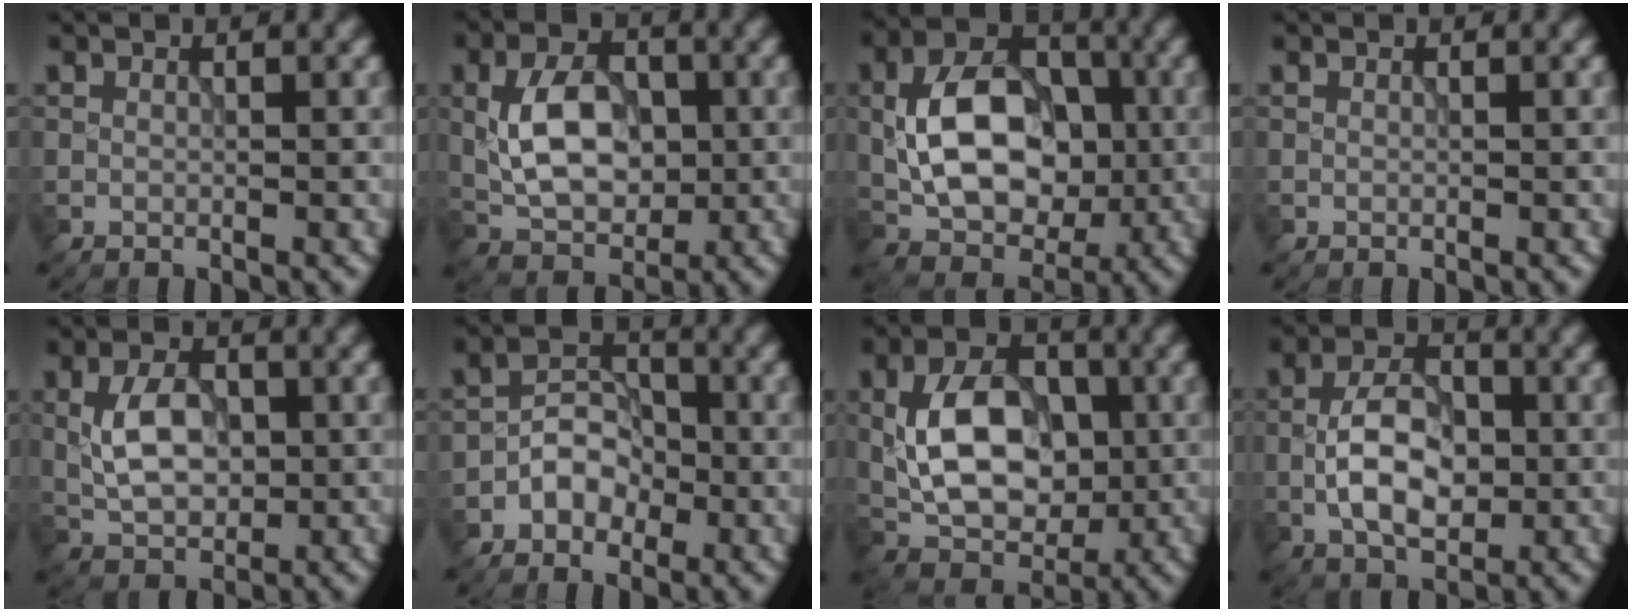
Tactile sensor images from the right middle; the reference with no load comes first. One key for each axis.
{"total": 6.9, "fx": 0.0, "fy": 4.3, "fz": 5.4, "tx": -0.101, "ty": 0.000, "tz": -0.002}
{"total": 9.8, "fx": -0.3, "fy": 6.6, "fz": 7.3, "tx": -0.132, "ty": 0.012, "tz": -0.011}
{"total": 0.0}
{"total": 5.0, "fx": 0.1, "fy": 3.1, "fz": 3.9, "tx": -0.075, "ty": 0.001, "tz": 0.003}
{"total": 3.1, "fx": -1.5, "fy": 2.3, "fz": 1.6, "tx": -0.016, "ty": 0.012, "tz": -0.027}
{"total": 8.7, "fx": 0.0, "fy": 5.6, "fz": 6.6, "tx": -0.124, "ty": 0.002, "tz": -0.004}
{"total": 6.1, "fx": -1.1, "fy": 3.4, "fz": 4.9, "tx": -0.087, "ty": 0.006, "tz": -0.025}